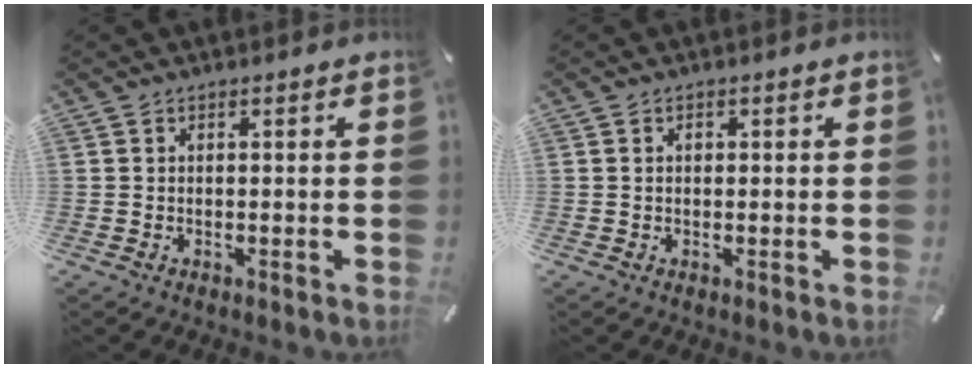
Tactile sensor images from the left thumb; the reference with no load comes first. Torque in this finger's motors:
{"motor_torque": [0.13, 0.07, 0.00, -0.12, 0.06]}